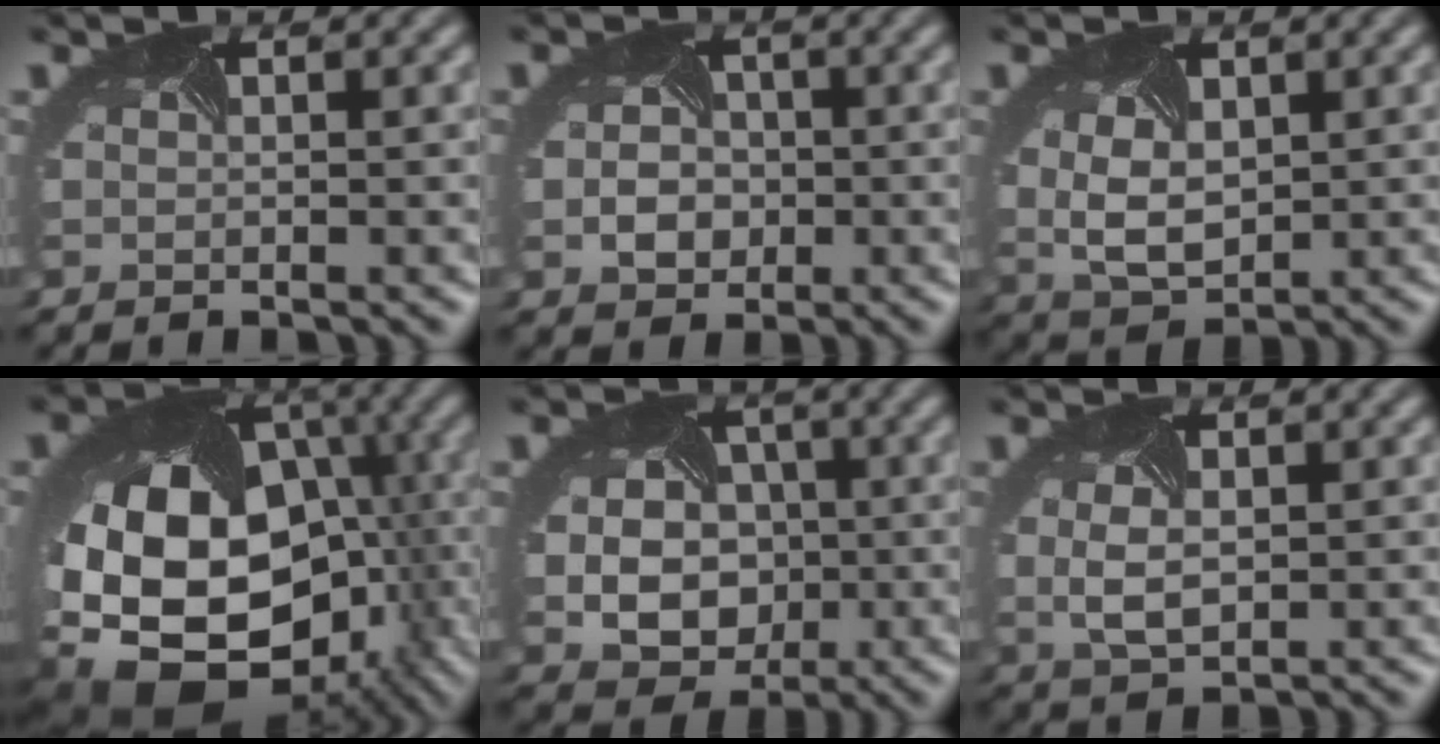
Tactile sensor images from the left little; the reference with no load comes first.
{"total": 3.3, "force": [-0.5, 2.8, 1.8], "torque": [-0.027, -0.002, -0.011]}
{"total": 4.3, "force": [0.5, 2.8, 3.2], "torque": [-0.076, -0.009, 0.018]}
{"total": 20.4, "force": [-5.6, 14.9, 12.7], "torque": [-0.243, -0.049, -0.069]}
{"total": 10.2, "force": [-0.5, 8.3, 5.9], "torque": [-0.092, -0.009, -0.019]}
{"total": 2.8, "force": [0.1, 1.6, 2.3], "torque": [-0.057, -0.005, 0.007]}